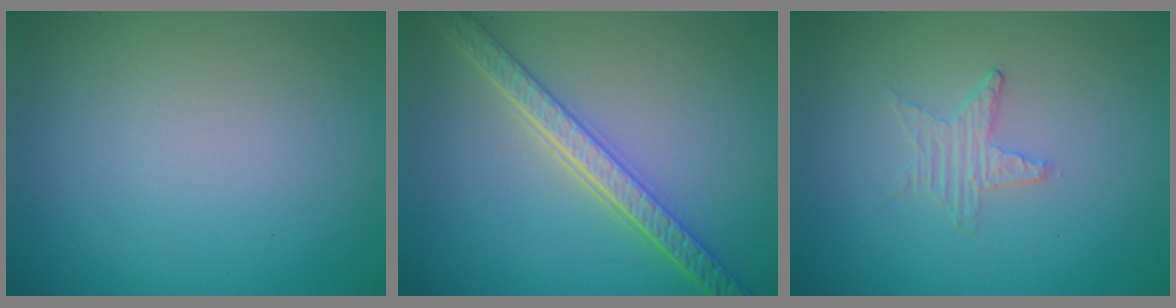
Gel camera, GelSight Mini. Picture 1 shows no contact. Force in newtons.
{"total": 4.5, "press": 4.0, "slide": 2.1}
{"total": 0.5, "press": 0.5, "slide": 0.1}